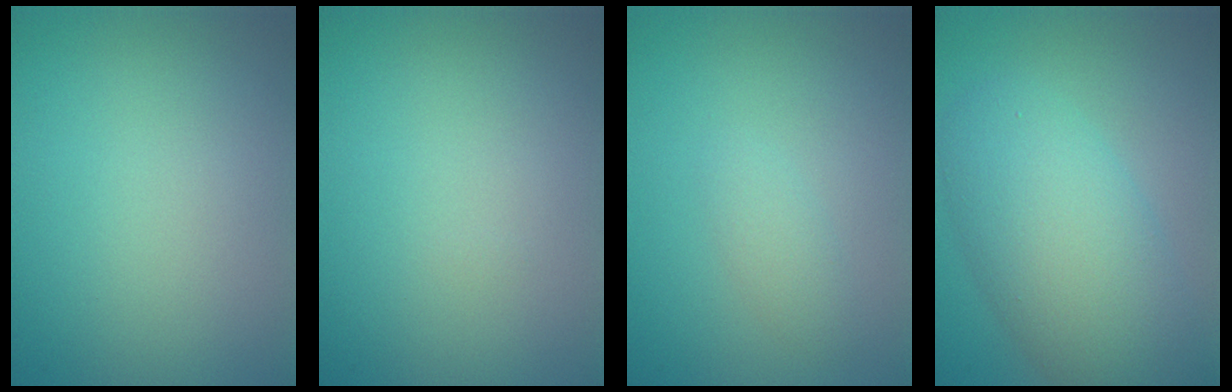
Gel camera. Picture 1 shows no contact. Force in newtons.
{"total": 0.0}
{"total": 1.2, "press": 1.1, "slide": 0.1}
{"total": 7.5, "press": 7.5, "slide": 0.3}